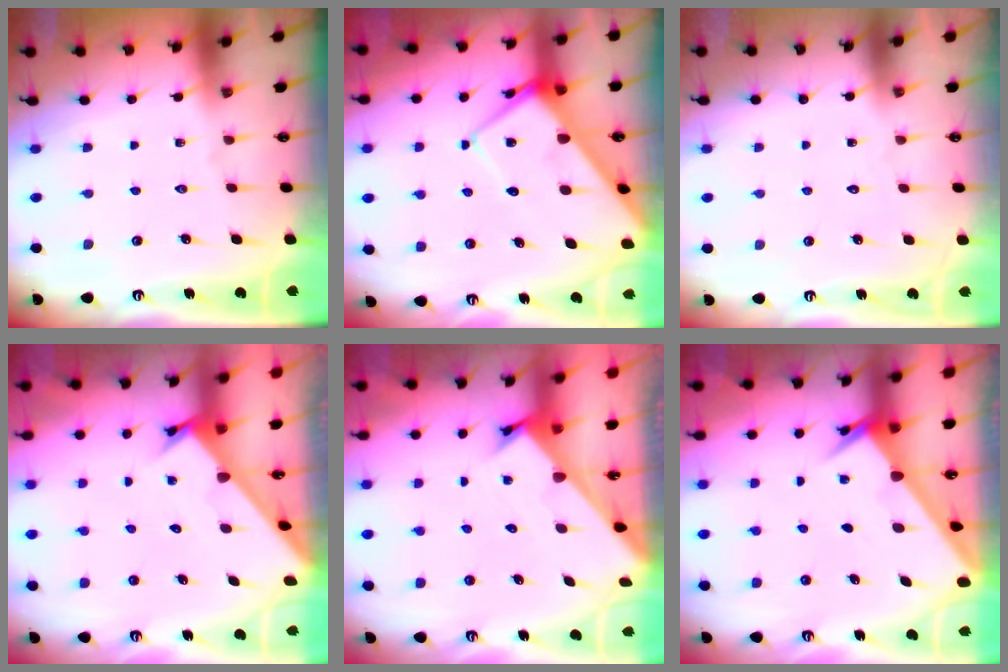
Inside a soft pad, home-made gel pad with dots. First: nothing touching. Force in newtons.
{"total": 9.4, "press": 9.3, "slide": 0.9}
{"total": 1.5, "press": 1.5, "slide": 0.1}
{"total": 2.2, "press": 2.2, "slide": 0.2}
{"total": 2.5, "press": 2.5, "slide": 0.3}
{"total": 2.6, "press": 2.6, "slide": 0.3}